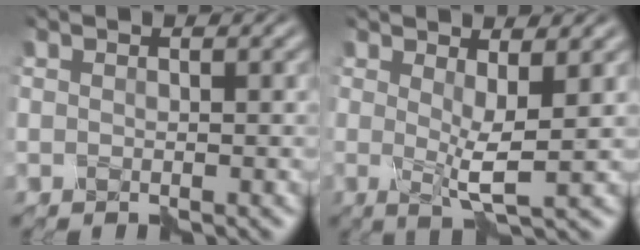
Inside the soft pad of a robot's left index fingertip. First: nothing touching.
{"total": 2.7, "force": [0.5, 0.4, 2.6], "torque": [-0.041, -0.012, 0.005]}